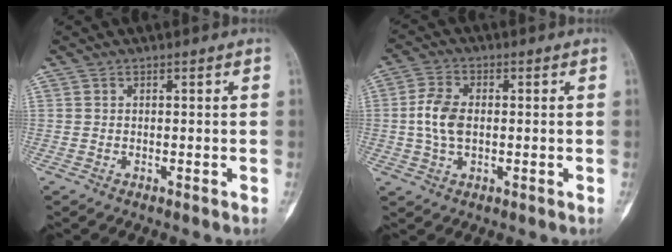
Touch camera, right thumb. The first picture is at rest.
{"total": 7.0, "force": [0.0, 4.4, 5.5], "torque": [-0.115, 0.009, -0.004]}